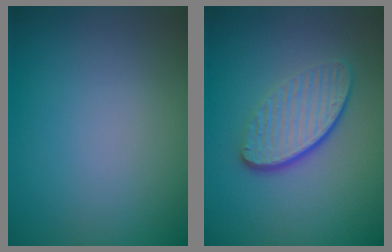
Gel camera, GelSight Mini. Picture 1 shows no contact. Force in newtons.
{"total": 4.0, "press": 3.0, "slide": 2.7}